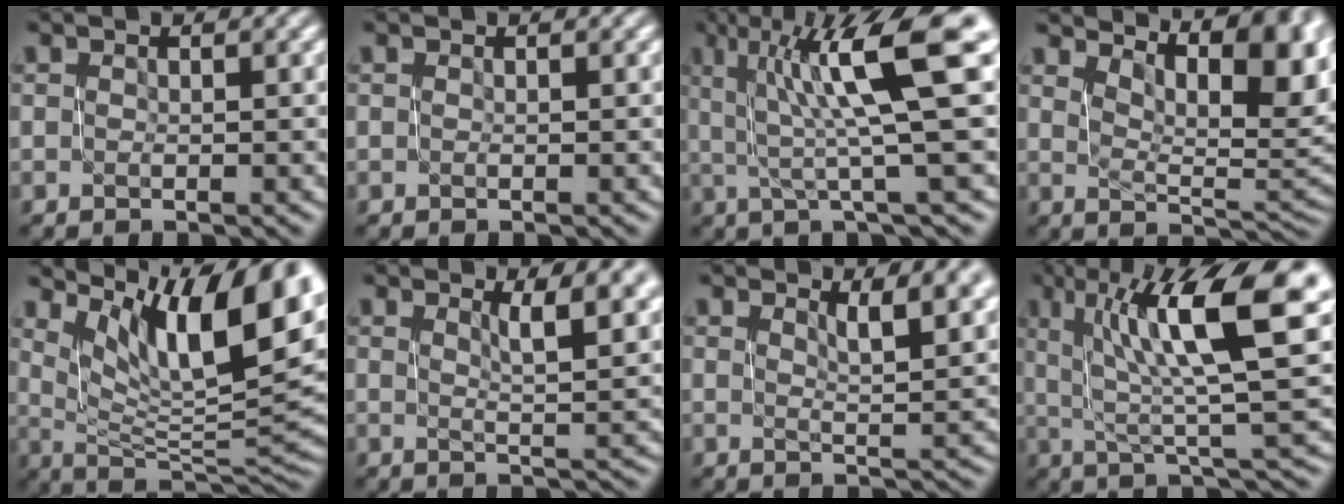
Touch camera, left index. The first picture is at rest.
{"total": 0.0}
{"total": 10.6, "force": [3.1, 2.0, 9.9], "torque": [-0.134, 0.016, 0.051]}
{"total": 11.1, "force": [5.9, 4.2, 8.5], "torque": [-0.106, 0.015, 0.098]}
{"total": 13.1, "force": [6.9, 4.1, 10.3], "torque": [-0.164, 0.014, 0.129]}
{"total": 5.3, "force": [2.1, 1.7, 4.6], "torque": [-0.053, -0.003, 0.034]}
{"total": 4.6, "force": [2.1, 1.6, 3.8], "torque": [-0.044, -0.004, 0.035]}
{"total": 13.1, "force": [4.7, 3.1, 11.8], "torque": [-0.171, 0.022, 0.077]}